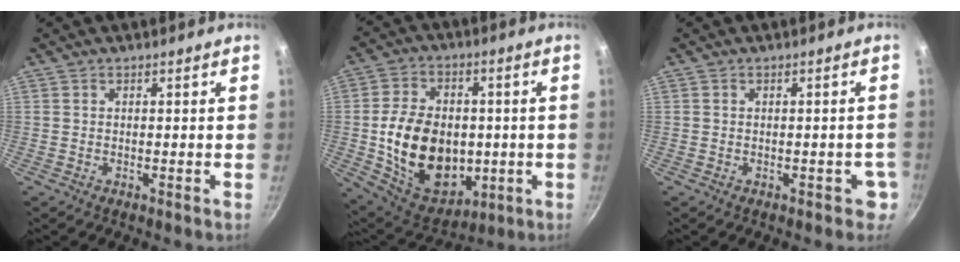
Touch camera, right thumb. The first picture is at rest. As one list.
[{"total": 20.3, "force": [-1.5, 14.7, 14.0], "torque": [-0.206, 0.006, -0.005]}, {"total": 2.5, "force": [-0.9, 1.8, 1.5], "torque": [0.009, 0.018, -0.004]}]